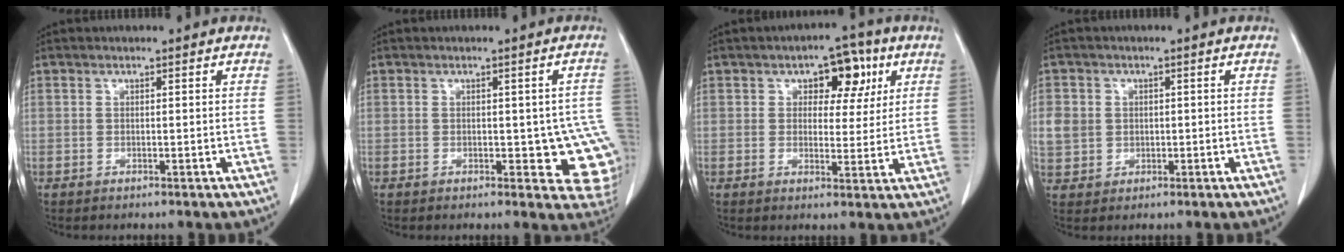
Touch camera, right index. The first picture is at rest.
{"total": 7.7, "force": [-1.1, 4.0, 6.5], "torque": [-0.052, 0.007, -0.008]}
{"total": 7.1, "force": [3.0, 4.0, 5.1], "torque": [-0.057, 0.017, 0.040]}
{"total": 6.4, "force": [0.8, 6.0, 2.3], "torque": [-0.068, 0.013, 0.027]}